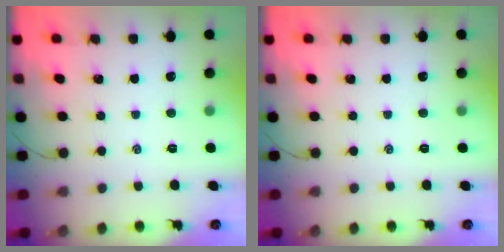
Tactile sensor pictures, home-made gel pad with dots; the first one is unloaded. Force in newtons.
{"total": 0.0}